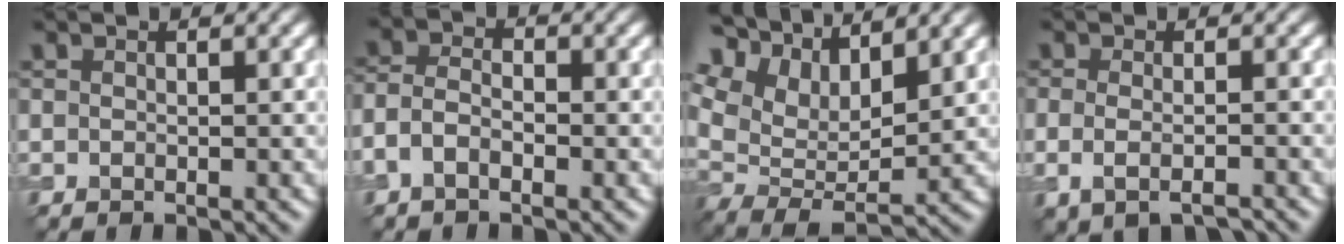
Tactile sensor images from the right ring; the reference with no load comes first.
{"total": 2.5, "force": [-1.3, 1.3, 1.7], "torque": [-0.035, 0.006, -0.035]}
{"total": 9.1, "force": [5.6, 3.7, 6.2], "torque": [-0.136, 0.019, 0.093]}
{"total": 3.0, "force": [-1.3, 1.1, 2.5], "torque": [-0.054, -0.012, -0.023]}